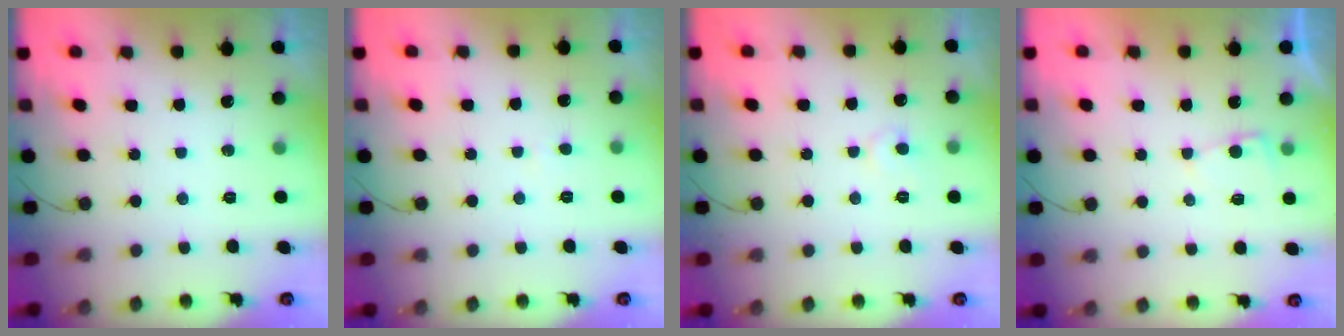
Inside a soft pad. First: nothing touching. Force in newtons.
{"total": 0.7, "press": 0.7, "slide": 0.1}
{"total": 5.3, "press": 5.2, "slide": 0.5}
{"total": 2.1, "press": 2.1, "slide": 0.3}